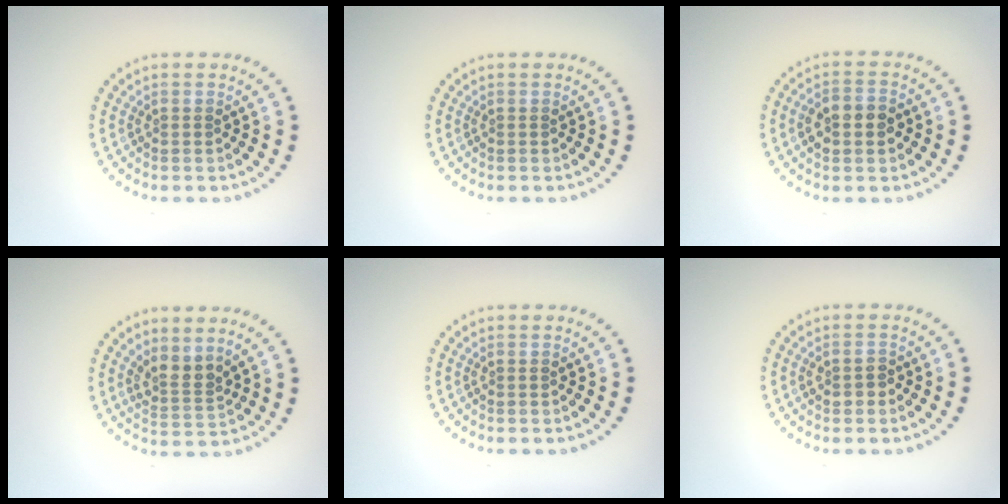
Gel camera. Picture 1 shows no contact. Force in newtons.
{"total": 0.0}
{"total": 3.2, "press": 3.2, "slide": 0.5}
{"total": 2.5, "press": 1.8, "slide": 1.7}
{"total": 0.0}
{"total": 1.4, "press": 1.4, "slide": 0.2}